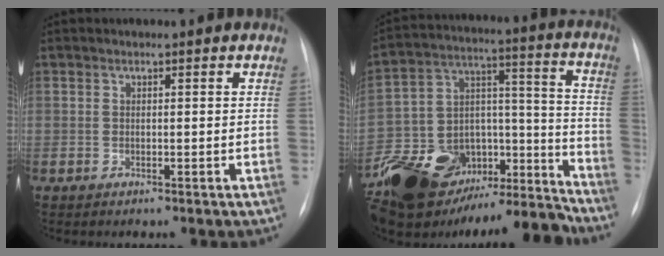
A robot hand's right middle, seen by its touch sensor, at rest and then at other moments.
{"total": 22.1, "force": [-18.4, 8.7, 8.6], "torque": [-0.156, 0.049, -0.303]}